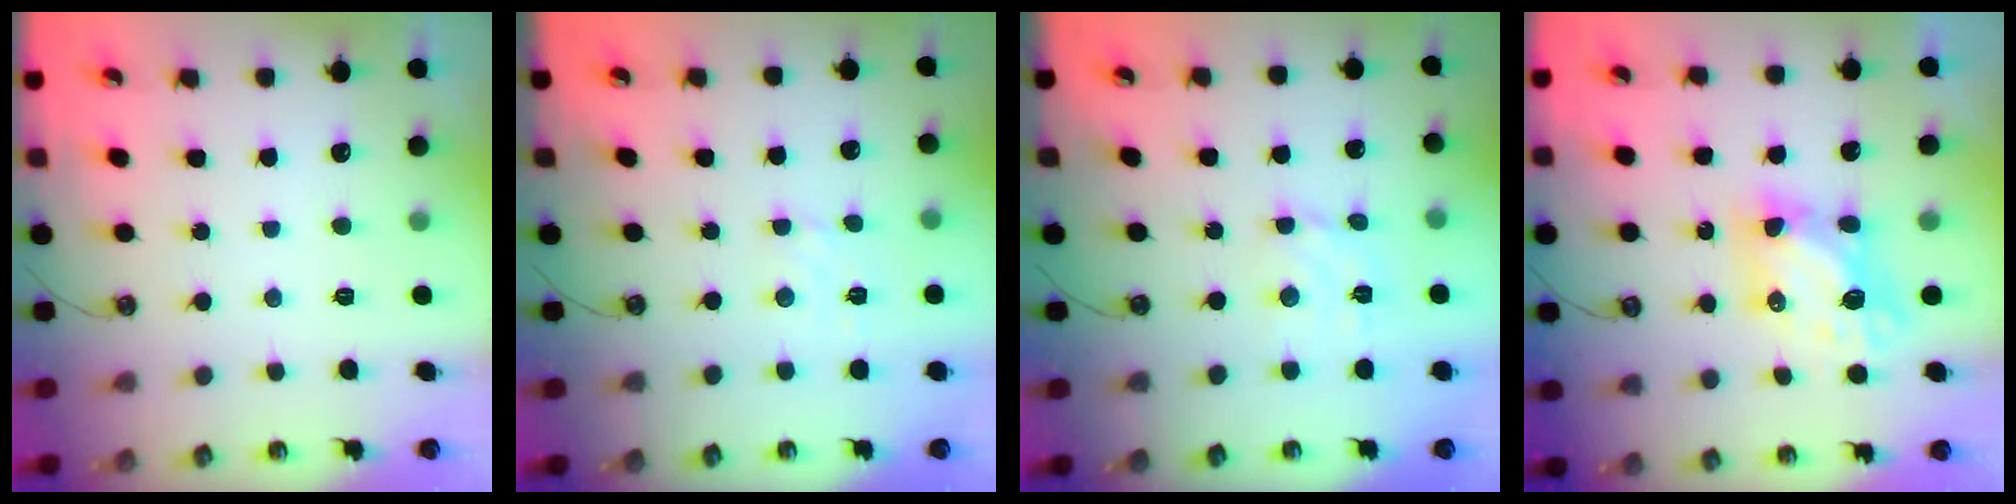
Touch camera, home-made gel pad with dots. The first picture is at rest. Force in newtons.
{"total": 1.6, "press": 1.5, "slide": 0.5}
{"total": 5.3, "press": 5.3, "slide": 0.4}
{"total": 7.5, "press": 7.5, "slide": 0.7}